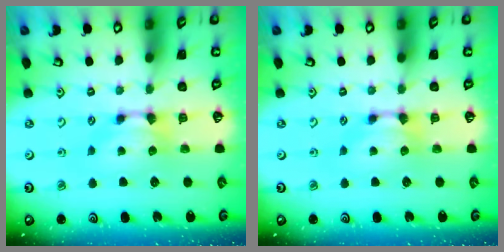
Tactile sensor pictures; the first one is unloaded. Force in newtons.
{"total": 0.0}